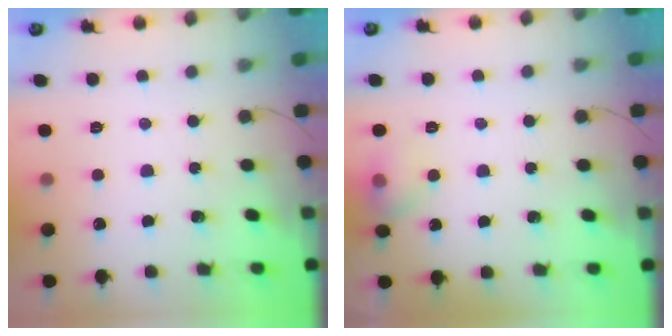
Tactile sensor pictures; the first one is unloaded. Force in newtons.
{"total": 6.6, "press": 6.4, "slide": 1.9}